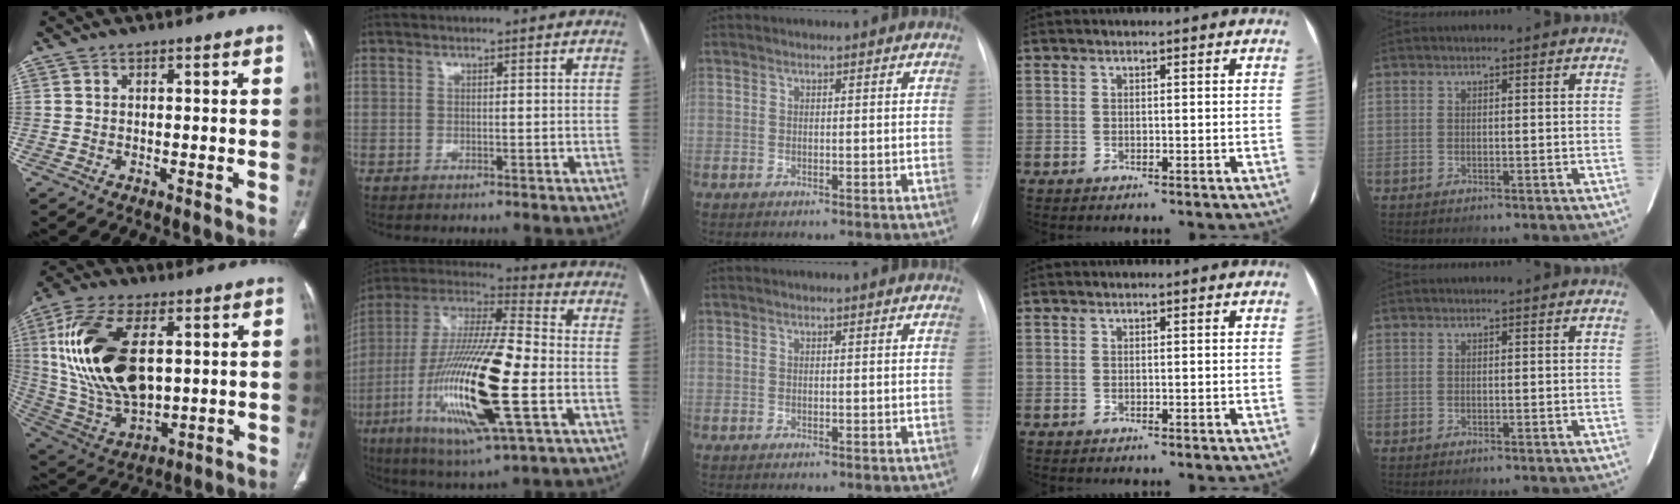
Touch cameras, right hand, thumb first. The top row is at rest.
{"thumb": {"total": 23.0, "force": [4.4, 12.4, 18.9], "torque": [-0.374, -0.016, 0.091]}, "index": {"total": 25.4, "force": [-6.1, 4.1, 24.3], "torque": [-0.500, -0.031, -0.112]}}